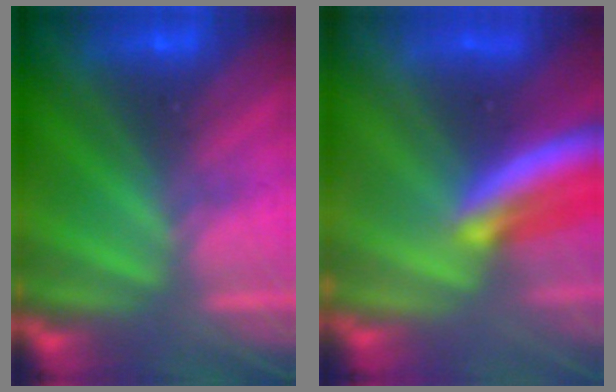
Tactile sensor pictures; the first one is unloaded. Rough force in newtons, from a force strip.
{"total": 9.8}